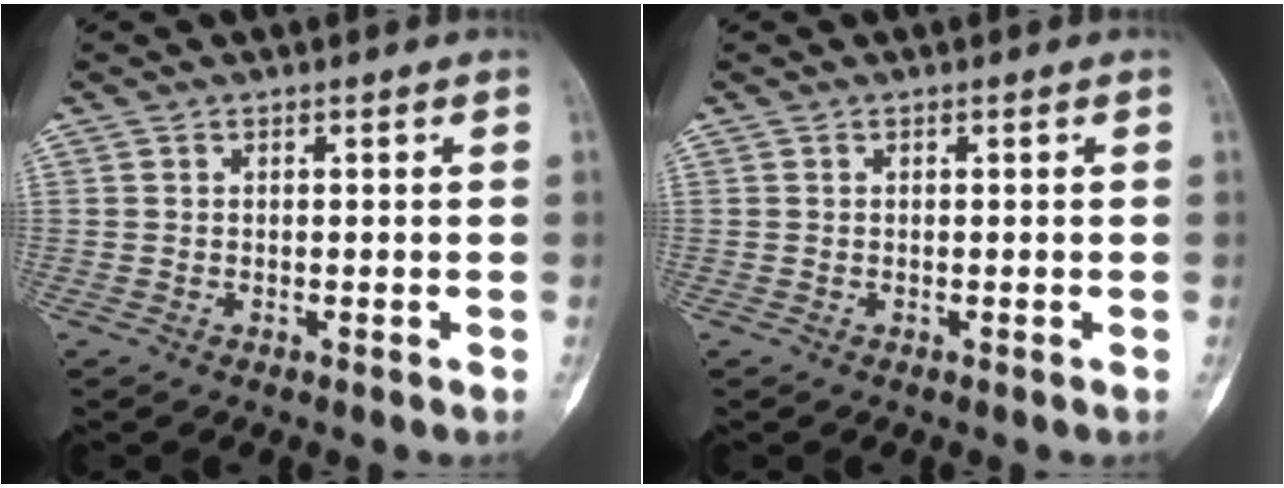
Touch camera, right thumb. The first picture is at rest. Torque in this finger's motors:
{"motor_torque": [0.00, 0.00, 0.18, 0.21, 0.01]}